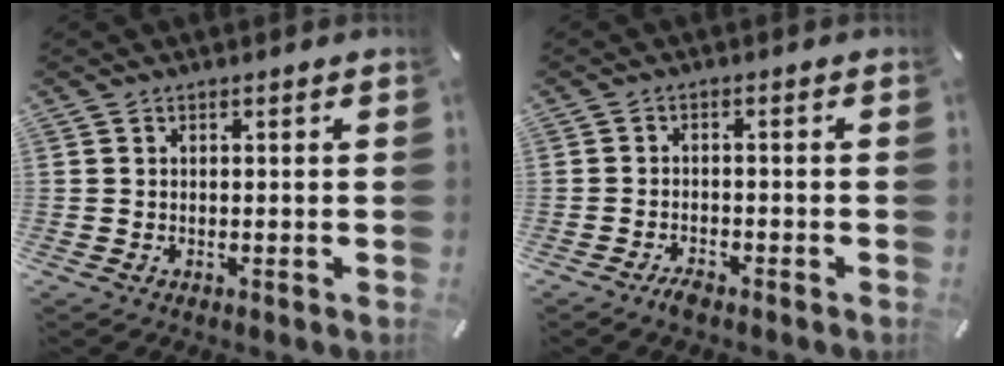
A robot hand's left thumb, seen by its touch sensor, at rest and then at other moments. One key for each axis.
{"total": 2.6, "fx": -2.3, "fy": 0.7, "fz": 0.9, "tx": -0.023, "ty": 0.011, "tz": -0.047}